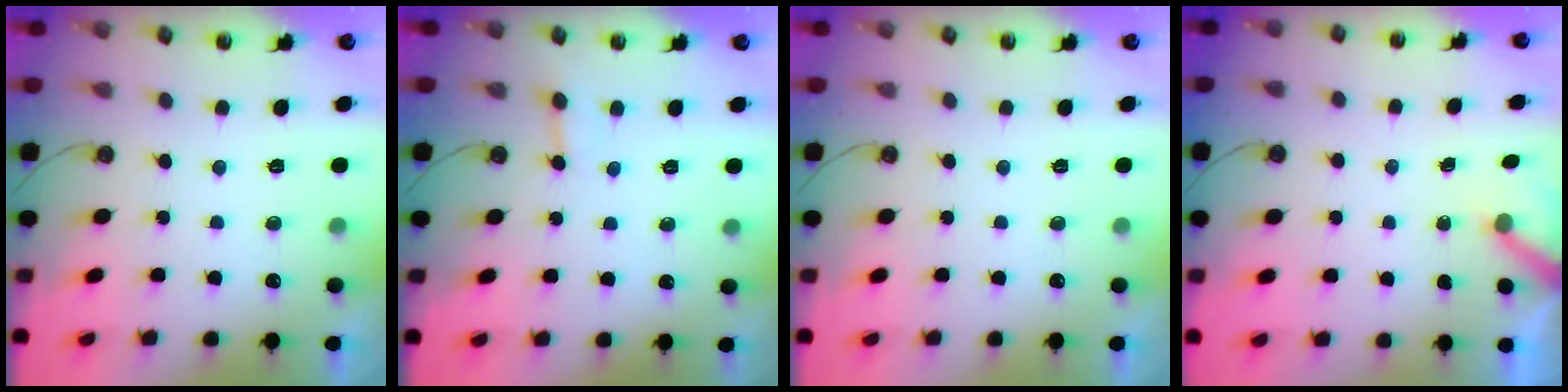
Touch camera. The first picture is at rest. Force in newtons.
{"total": 2.1, "press": 2.1, "slide": 0.1}
{"total": 0.0}
{"total": 3.2, "press": 3.1, "slide": 0.3}